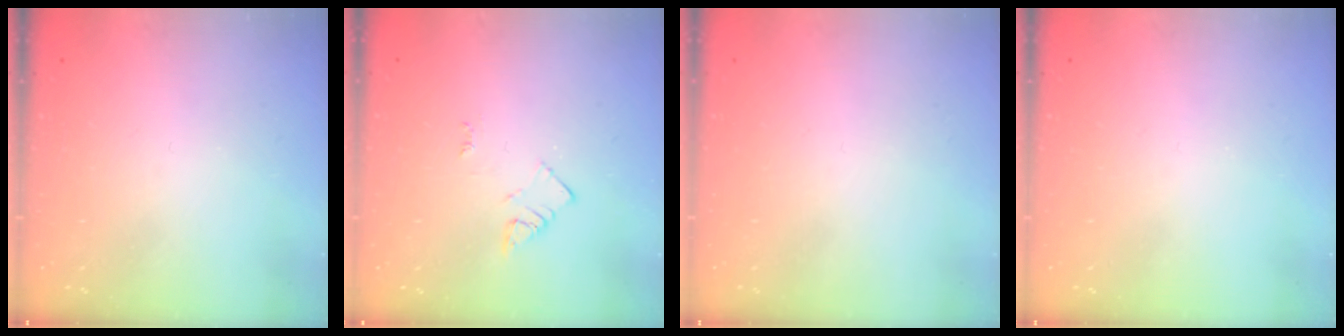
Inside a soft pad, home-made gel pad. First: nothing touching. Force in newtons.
{"total": 3.1, "press": 3.1, "slide": 0.4}
{"total": 1.5, "press": 1.5, "slide": 0.1}
{"total": 0.0}